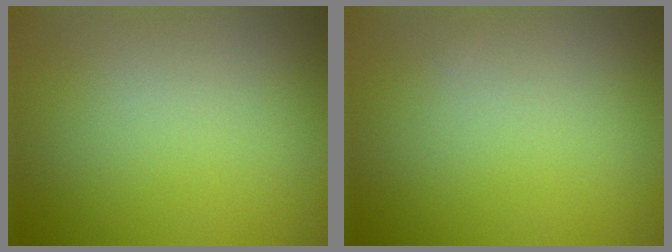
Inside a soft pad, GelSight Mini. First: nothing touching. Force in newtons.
{"total": 0.0}